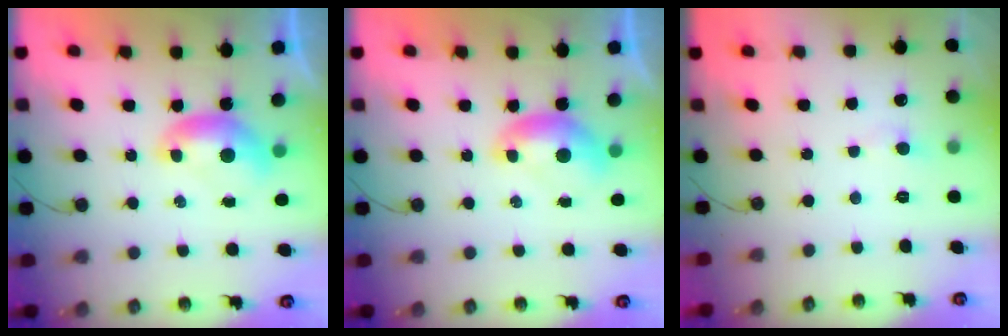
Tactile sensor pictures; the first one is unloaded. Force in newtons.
{"total": 0.0}
{"total": 1.9, "press": 1.7, "slide": 0.7}